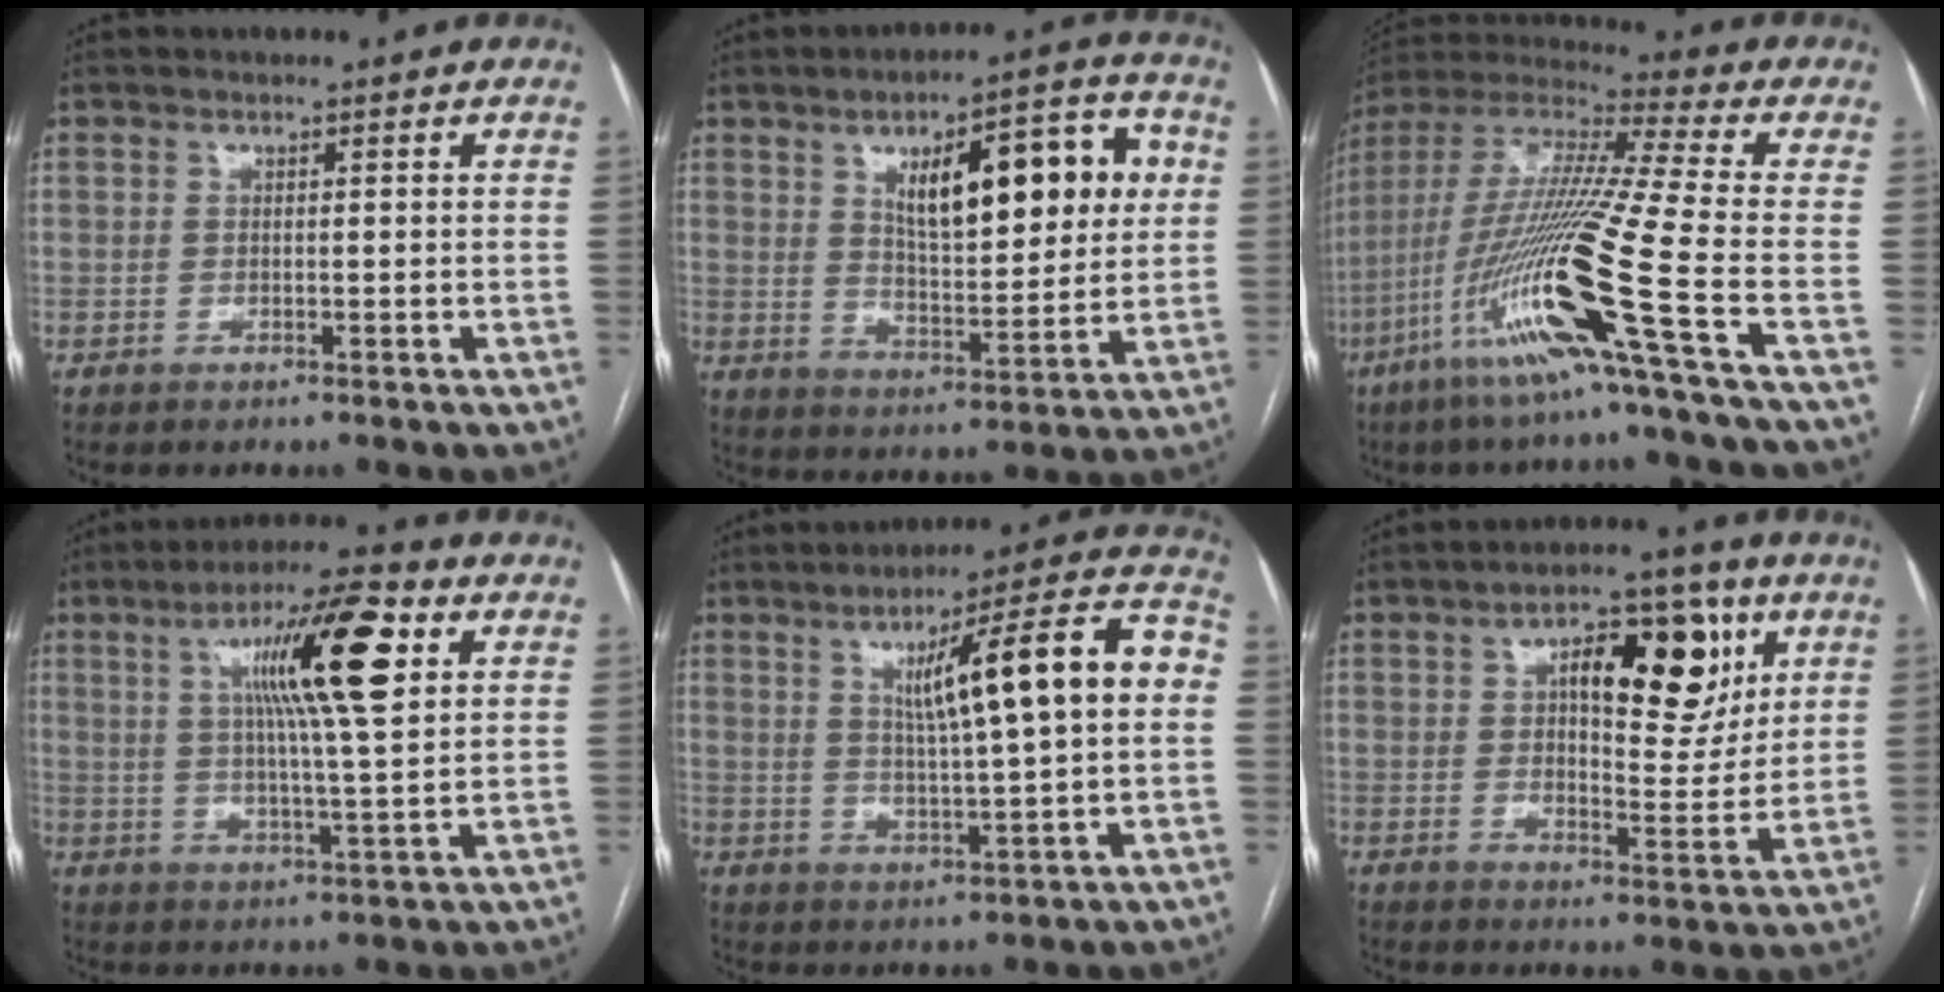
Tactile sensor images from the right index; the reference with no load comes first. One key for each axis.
{"total": 16.2, "fx": 5.0, "fy": 5.0, "fz": 14.5, "tx": -0.207, "ty": 0.023, "tz": 0.079}
{"total": 22.3, "fx": -8.7, "fy": -1.5, "fz": 20.5, "tx": -0.424, "ty": -0.034, "tz": -0.175}
{"total": 13.7, "fx": 4.6, "fy": 0.9, "fz": 12.9, "tx": -0.217, "ty": 0.014, "tz": 0.073}
{"total": 15.4, "fx": 2.6, "fy": 1.0, "fz": 15.1, "tx": -0.220, "ty": 0.026, "tz": 0.039}
{"total": 13.1, "fx": 4.9, "fy": 5.3, "fz": 10.9, "tx": -0.151, "ty": 0.021, "tz": 0.075}